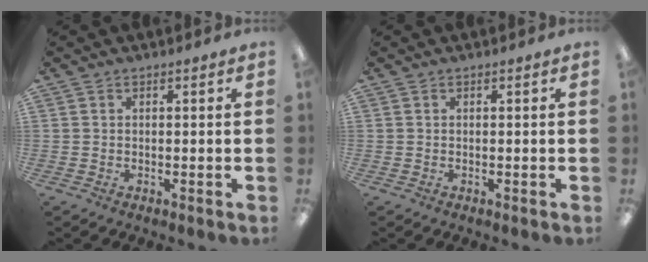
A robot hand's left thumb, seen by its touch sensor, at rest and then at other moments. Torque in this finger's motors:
{"motor_torque": [-0.05, -0.07, 0.11, -0.06, 0.00]}